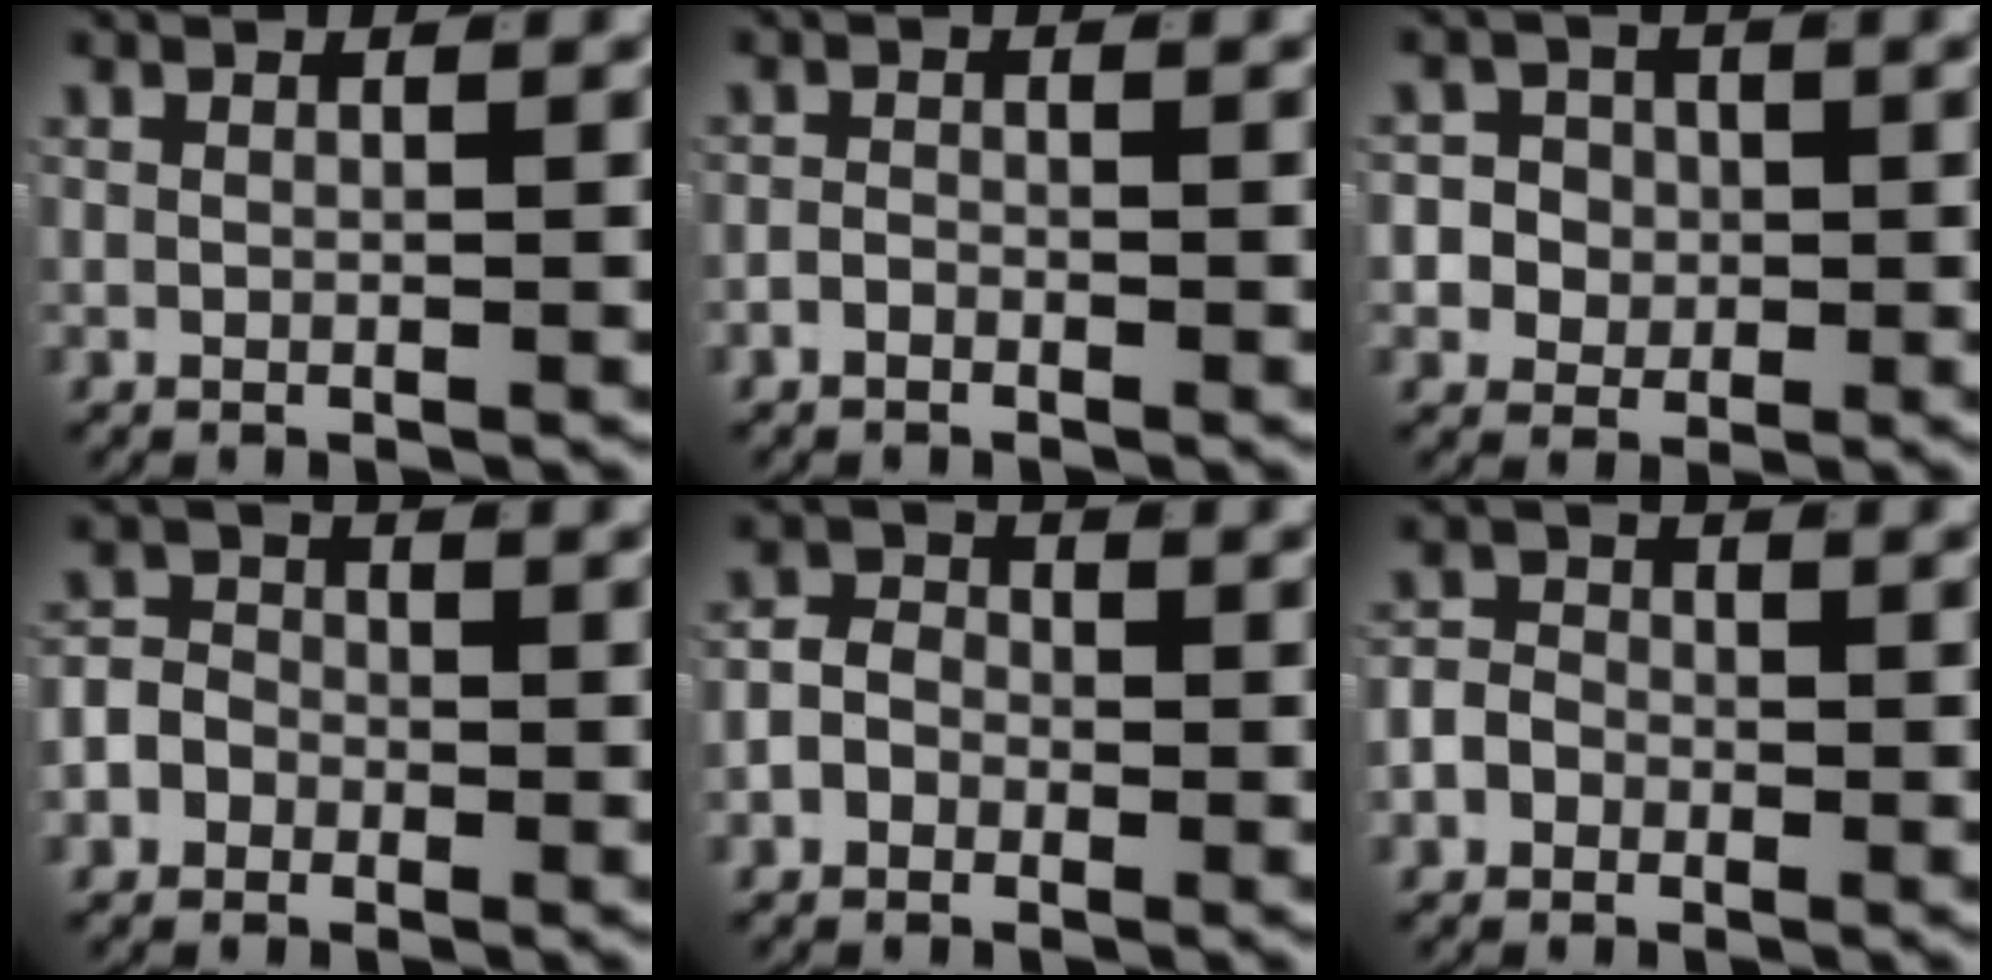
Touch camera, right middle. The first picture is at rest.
{"total": 0.9, "force": [-0.9, 0.3, 0.2], "torque": [-0.002, -0.003, -0.016]}
{"total": 7.2, "force": [-1.4, 6.6, 2.3], "torque": [-0.058, -0.021, -0.025]}
{"total": 3.9, "force": [-1.1, 3.5, 1.4], "torque": [-0.019, 0.002, -0.029]}
{"total": 2.5, "force": [-0.9, 2.1, 1.1], "torque": [-0.011, 0.000, -0.022]}
{"total": 3.0, "force": [-1.0, 2.6, 1.2], "torque": [-0.020, 0.002, -0.024]}